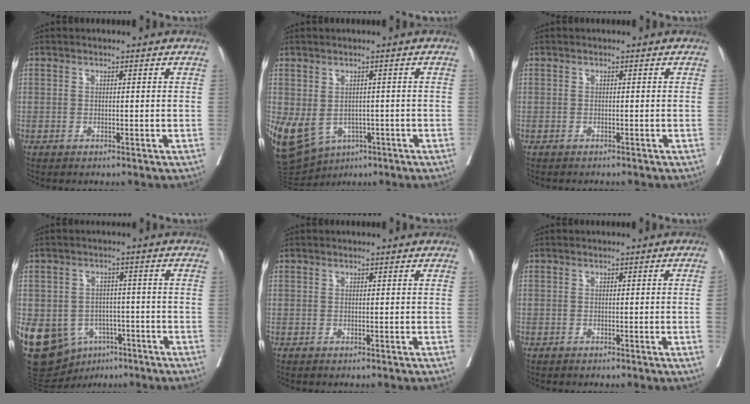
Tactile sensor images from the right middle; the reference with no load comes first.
{"total": 11.3, "force": [-4.4, 8.3, 6.2], "torque": [-0.136, 0.000, -0.056]}
{"total": 1.4, "force": [-1.3, 0.3, 0.4], "torque": [-0.013, -0.004, -0.017]}
{"total": 17.5, "force": [-7.3, 13.7, 8.2], "torque": [-0.198, 0.009, -0.096]}
{"total": 0.0}
{"total": 1.3, "force": [-0.2, -0.3, 1.3], "torque": [-0.014, 0.003, -0.002]}